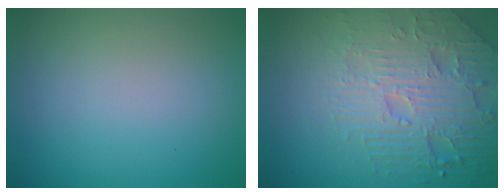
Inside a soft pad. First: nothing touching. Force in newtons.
{"total": 5.5, "press": 5.0, "slide": 2.4}